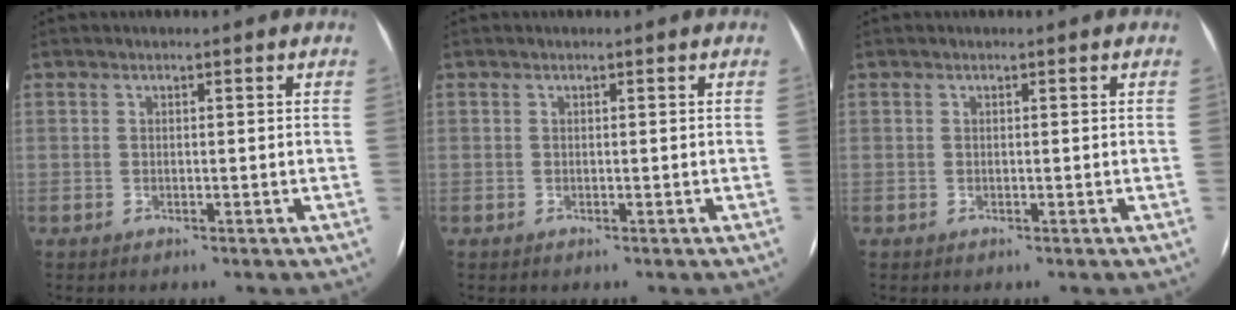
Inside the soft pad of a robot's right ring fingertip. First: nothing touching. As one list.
[{"total": 0.0}, {"total": 0.0}]